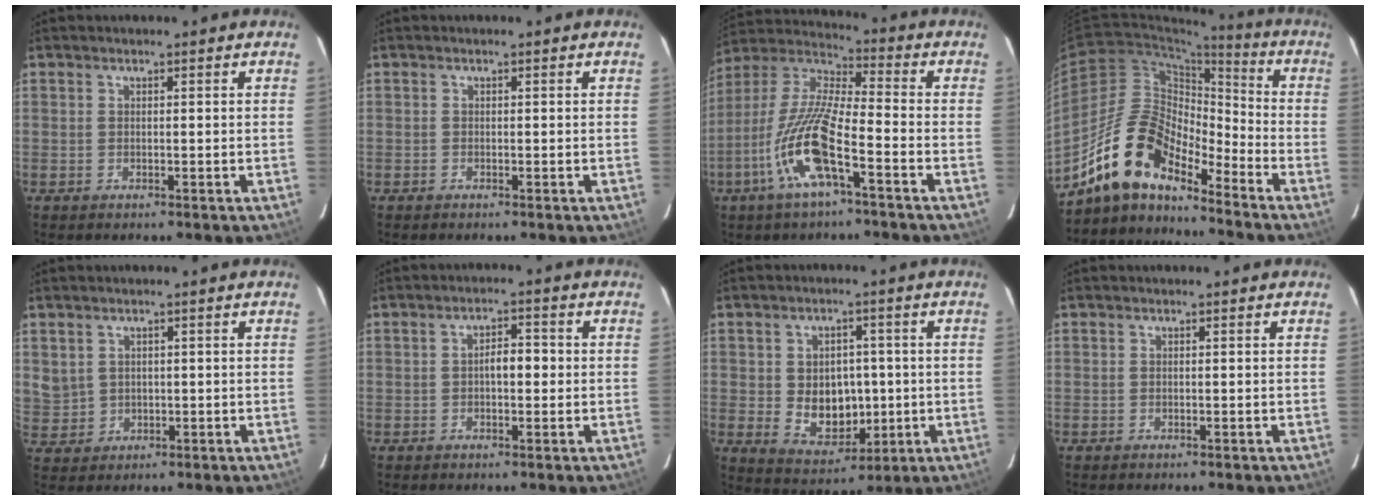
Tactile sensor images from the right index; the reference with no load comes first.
{"total": 0.0}
{"total": 15.0, "force": [-6.8, 2.8, 13.0], "torque": [-0.267, -0.011, -0.141]}
{"total": 14.7, "force": [-12.2, 4.7, 6.7], "torque": [-0.119, 0.011, -0.238]}
{"total": 5.3, "force": [1.6, 4.9, 1.4], "torque": [-0.031, 0.007, 0.050]}
{"total": 3.6, "force": [-0.1, 1.8, 3.1], "torque": [-0.050, 0.011, -0.002]}
{"total": 9.2, "force": [-0.4, 7.2, 5.7], "torque": [-0.112, -0.002, 0.017]}
{"total": 0.0}